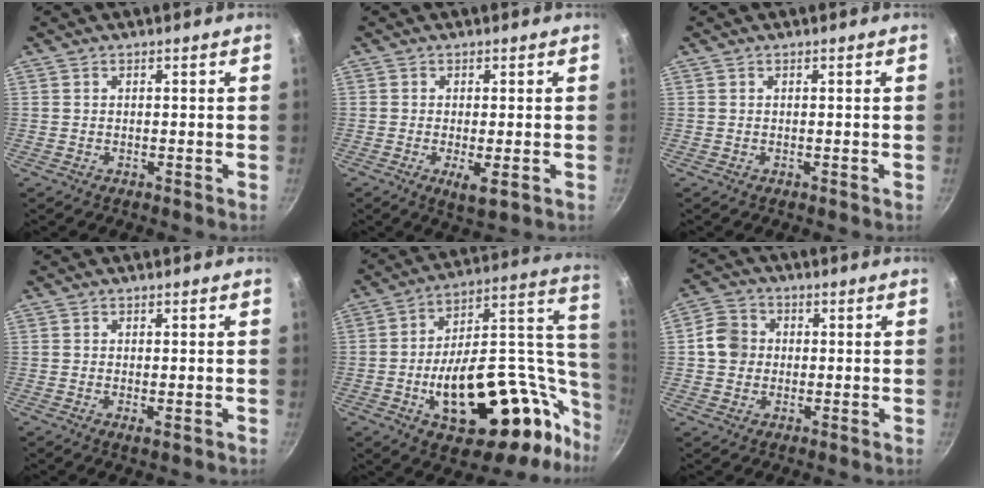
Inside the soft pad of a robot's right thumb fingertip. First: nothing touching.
{"total": 4.0, "force": [-1.1, 1.1, 3.7], "torque": [-0.068, -0.009, -0.015]}
{"total": 0.0}
{"total": 1.3, "force": [-0.2, 0.5, 1.1], "torque": [-0.021, -0.005, -0.004]}
{"total": 35.4, "force": [-8.7, 18.6, 28.8], "torque": [-0.366, 0.058, -0.113]}
{"total": 6.4, "force": [0.2, 5.8, 2.7], "torque": [-0.026, 0.010, -0.011]}